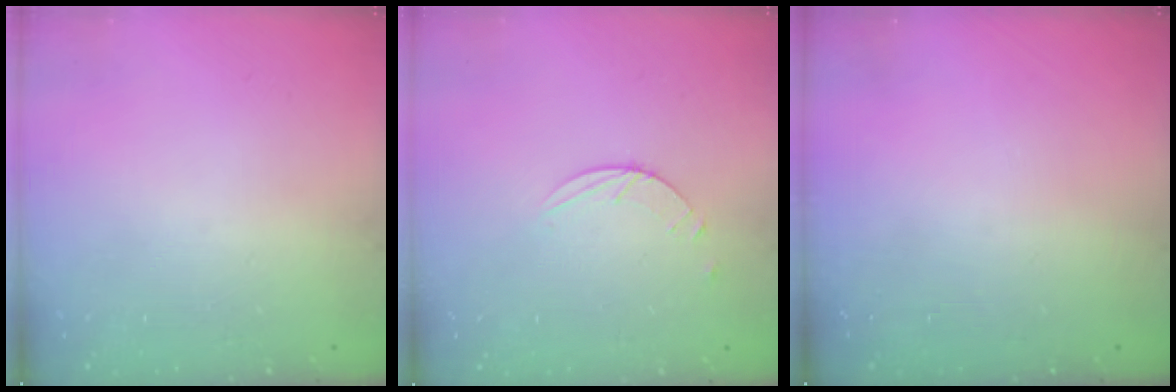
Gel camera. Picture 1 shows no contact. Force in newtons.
{"total": 2.5, "press": 2.4, "slide": 0.3}
{"total": 0.0}